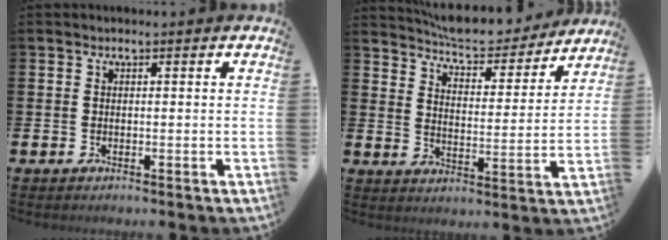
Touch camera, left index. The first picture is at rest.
{"total": 7.5, "force": [7.2, 1.1, 1.6], "torque": [-0.061, -0.051, 0.127]}